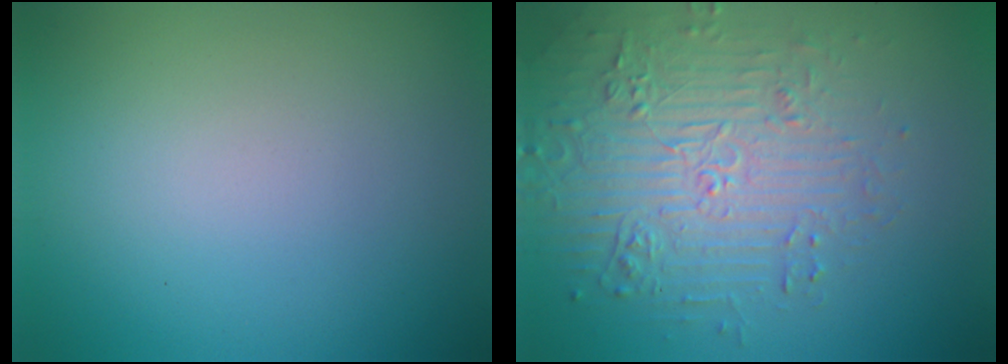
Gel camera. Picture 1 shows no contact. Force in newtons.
{"total": 5.6, "press": 4.6, "slide": 3.1}